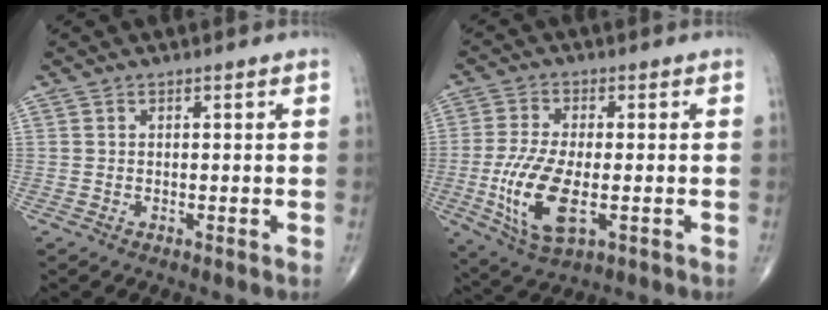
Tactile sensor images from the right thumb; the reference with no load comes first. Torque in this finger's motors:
{"motor_torque": [0.90, 1.59, 1.28, 0.14, 0.40]}